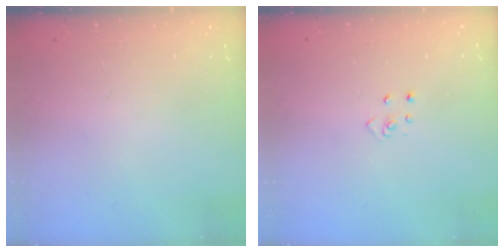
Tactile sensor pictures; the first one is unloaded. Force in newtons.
{"total": 3.2, "press": 3.2, "slide": 0.3}